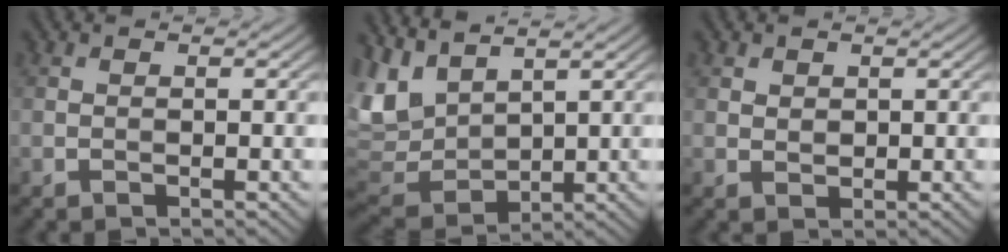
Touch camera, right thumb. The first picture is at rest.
{"total": 8.9, "force": [5.3, 4.6, 5.5], "torque": [-0.169, 0.006, 0.111]}
{"total": 1.2, "force": [0.6, 1.0, 0.3], "torque": [-0.011, -0.004, 0.013]}